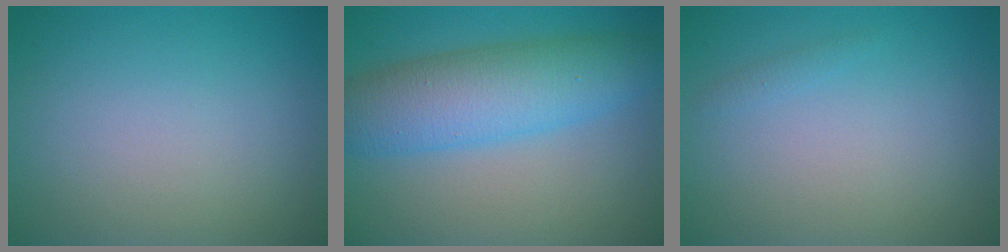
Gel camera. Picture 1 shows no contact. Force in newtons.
{"total": 7.4, "press": 7.4, "slide": 0.0}
{"total": 0.6, "press": 0.6, "slide": 0.0}